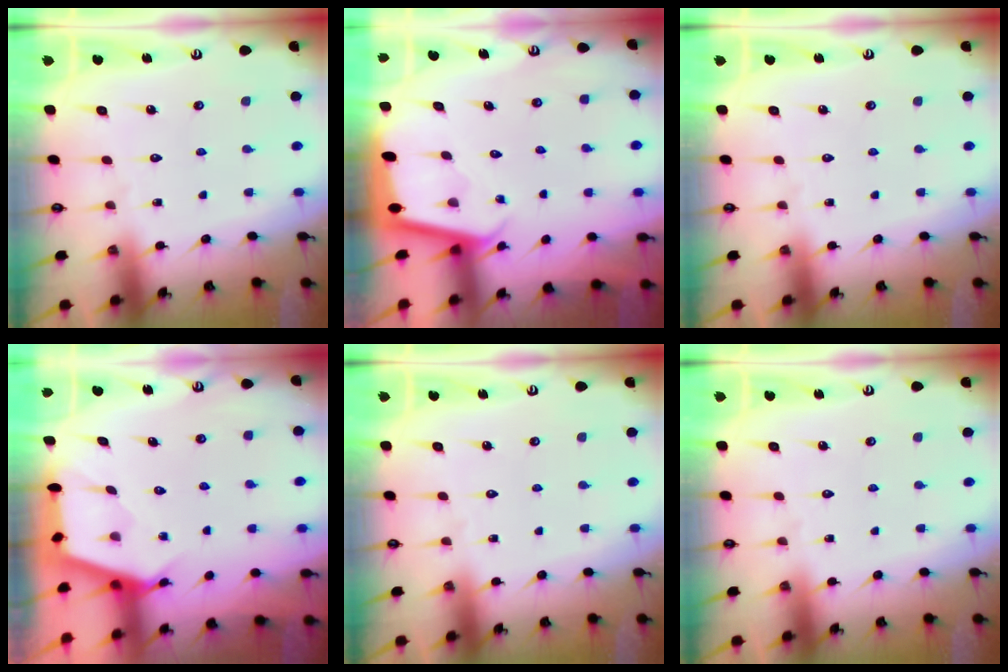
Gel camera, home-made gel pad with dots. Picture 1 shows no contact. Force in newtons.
{"total": 1.9, "press": 1.9, "slide": 0.1}
{"total": 0.0}
{"total": 2.7, "press": 2.7, "slide": 0.3}
{"total": 0.0}
{"total": 0.0}